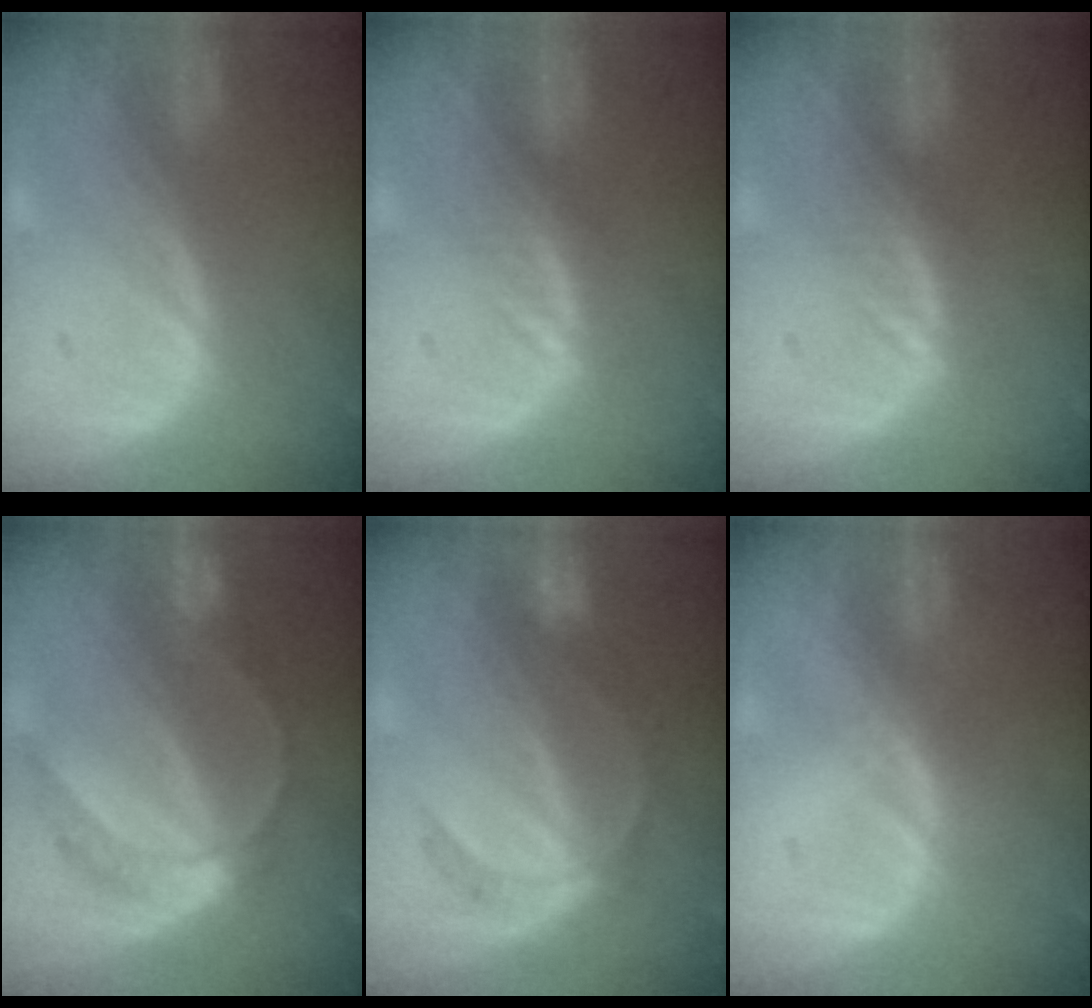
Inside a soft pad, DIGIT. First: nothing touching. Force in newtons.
{"total": 2.0, "press": 2.0, "slide": 0.2}
{"total": 2.0, "press": 2.0, "slide": 0.2}
{"total": 7.6, "press": 6.4, "slide": 4.2}
{"total": 5.3, "press": 5.0, "slide": 1.6}
{"total": 0.8, "press": 0.6, "slide": 0.5}